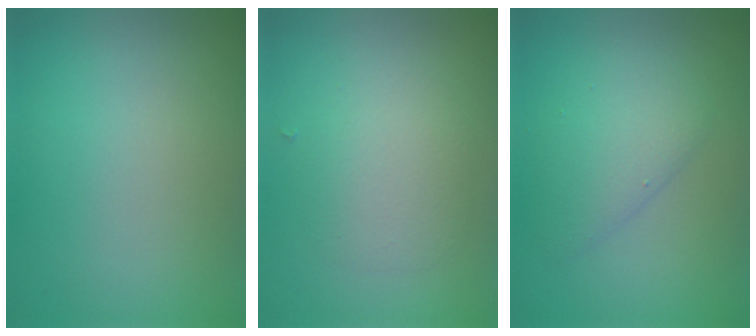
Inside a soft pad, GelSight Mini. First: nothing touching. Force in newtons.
{"total": 3.0, "press": 3.0, "slide": 0.1}
{"total": 3.0, "press": 3.0, "slide": 0.3}